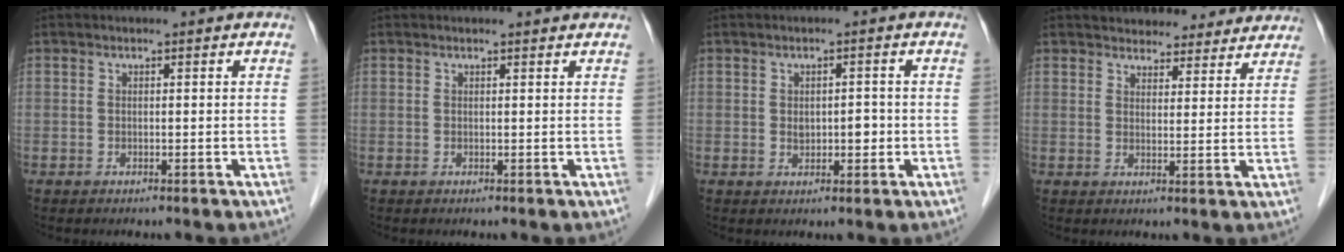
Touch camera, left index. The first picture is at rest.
{"total": 1.6, "force": [1.6, 0.1, 0.2], "torque": [-0.010, 0.004, 0.015]}
{"total": 2.6, "force": [-0.1, 1.7, 2.1], "torque": [-0.032, 0.007, 0.004]}
{"total": 13.2, "force": [12.1, 4.4, 3.1], "torque": [-0.011, 0.013, 0.139]}